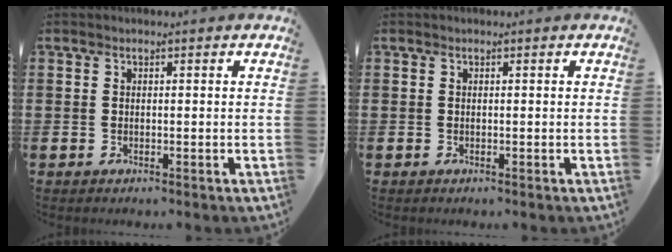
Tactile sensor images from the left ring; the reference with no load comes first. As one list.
[{"total": 0.0}]